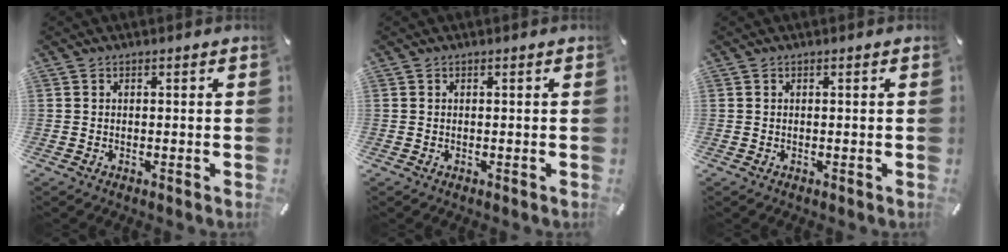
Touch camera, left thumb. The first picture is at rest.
{"total": 0.0}
{"total": 0.0}